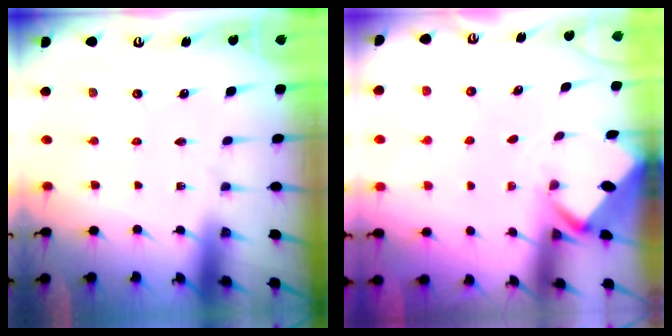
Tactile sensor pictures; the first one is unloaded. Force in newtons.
{"total": 2.0, "press": 2.0, "slide": 0.2}